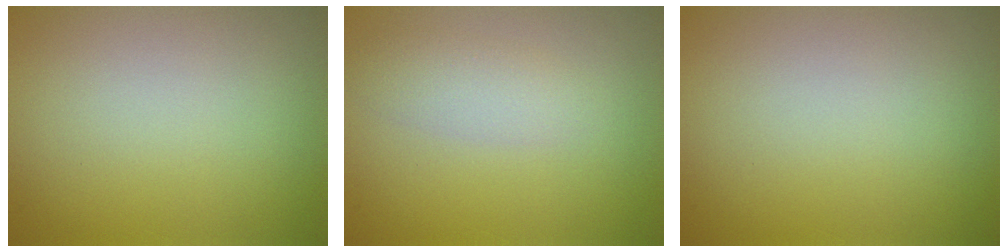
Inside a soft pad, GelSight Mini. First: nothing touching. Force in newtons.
{"total": 2.3, "press": 2.3, "slide": 0.1}
{"total": 0.0}